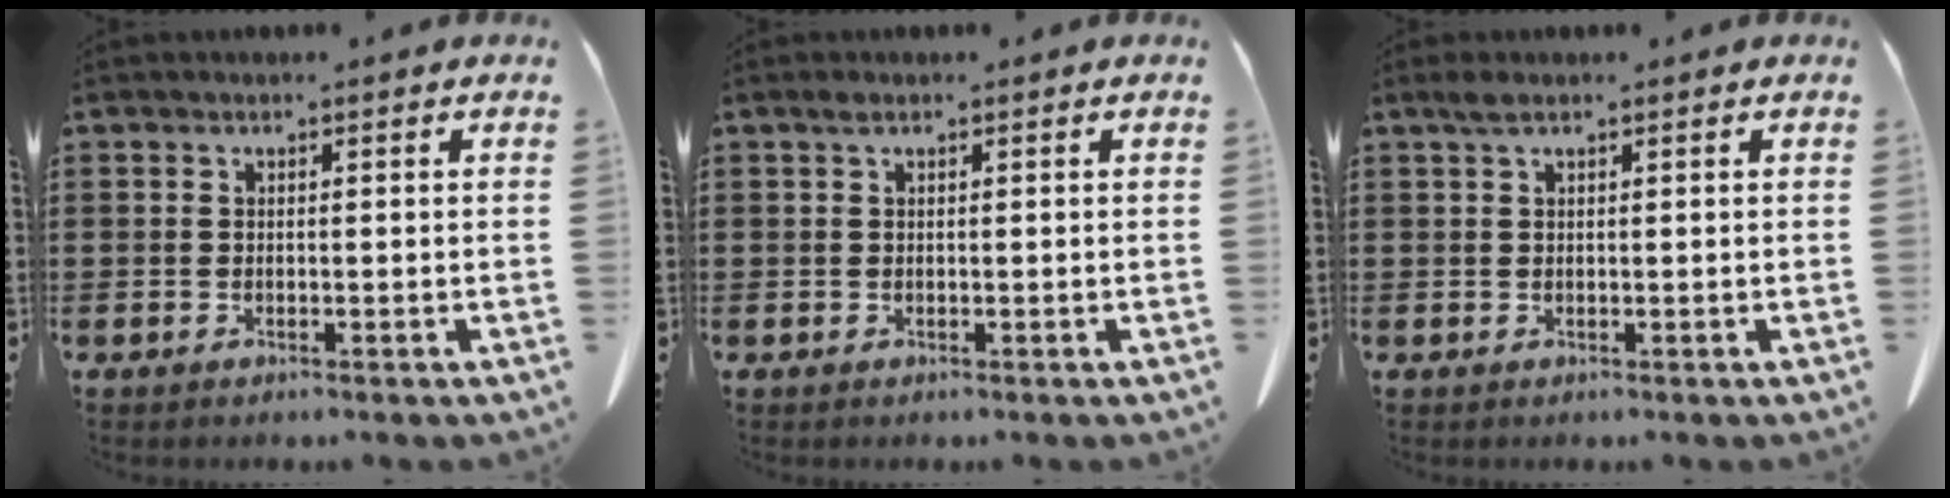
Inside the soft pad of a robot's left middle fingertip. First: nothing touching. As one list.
[{"total": 0.6, "force": [0.4, 0.2, 0.5], "torque": [-0.011, 0.000, 0.008]}, {"total": 1.4, "force": [0.8, 0.3, 1.1], "torque": [-0.025, 0.001, 0.014]}]